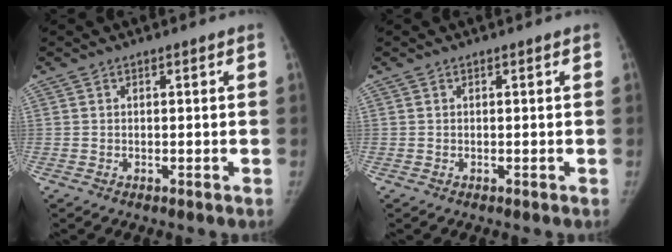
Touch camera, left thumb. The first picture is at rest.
{"total": 0.0}